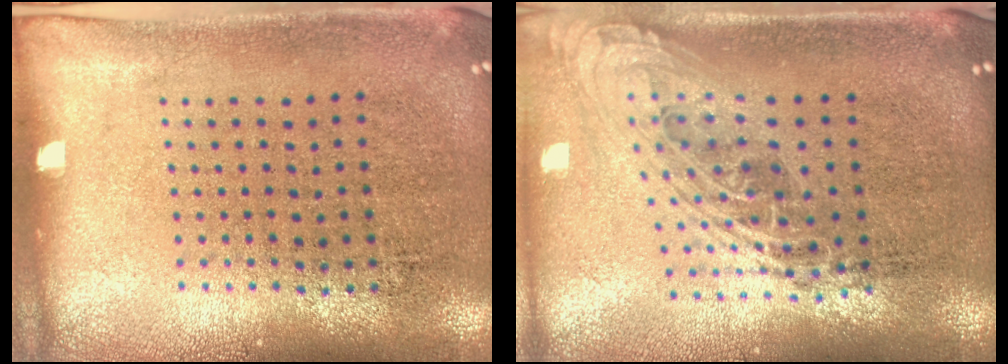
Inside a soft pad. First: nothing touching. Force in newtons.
{"total": 2.2, "press": 1.6, "slide": 1.4}